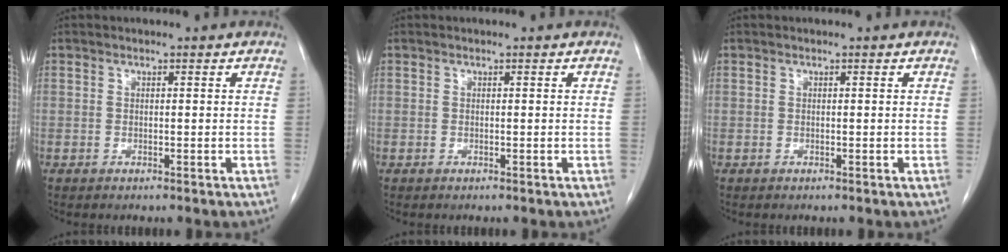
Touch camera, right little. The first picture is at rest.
{"total": 0.0}
{"total": 0.0}